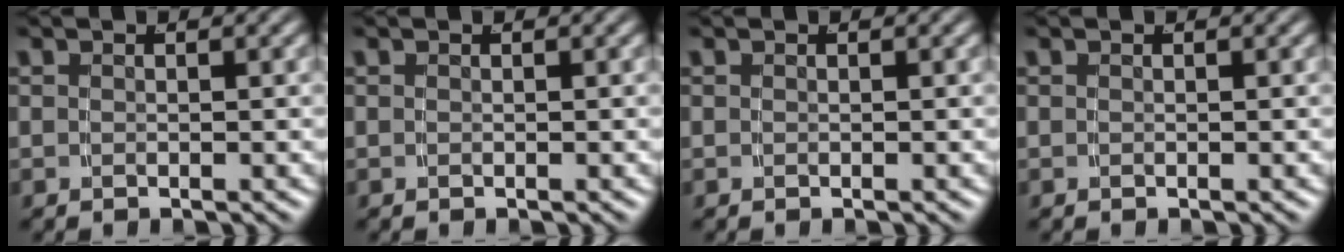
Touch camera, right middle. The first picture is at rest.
{"total": 0.0}
{"total": 0.0}
{"total": 0.0}